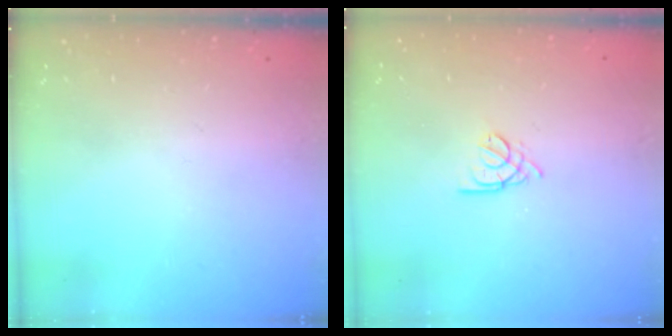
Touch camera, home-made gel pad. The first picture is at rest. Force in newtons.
{"total": 2.6, "press": 2.6, "slide": 0.6}